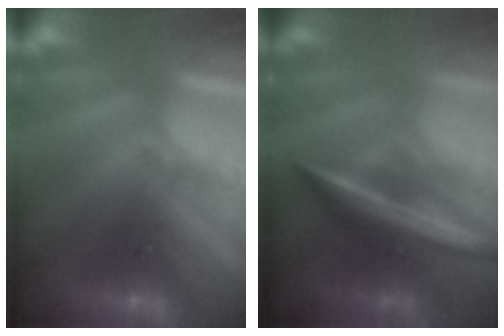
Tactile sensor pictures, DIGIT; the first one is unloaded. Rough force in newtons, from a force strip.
{"total": 2.5}